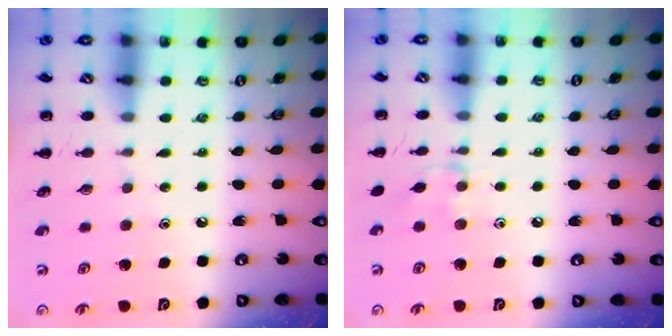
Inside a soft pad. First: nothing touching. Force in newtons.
{"total": 5.3, "press": 5.2, "slide": 0.9}